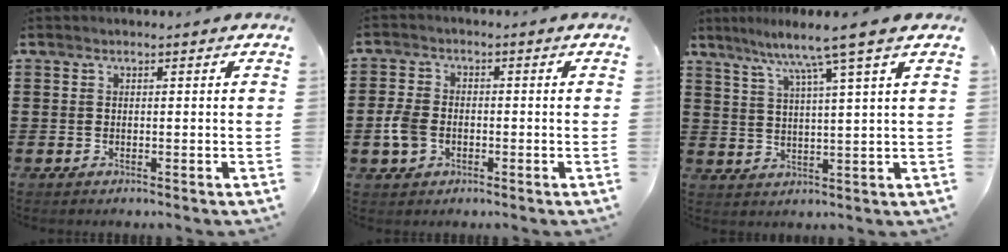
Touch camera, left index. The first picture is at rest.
{"total": 4.4, "force": [-1.1, 3.0, 3.0], "torque": [-0.083, -0.004, -0.027]}
{"total": 6.9, "force": [5.0, -1.4, 4.5], "torque": [-0.105, -0.022, 0.079]}